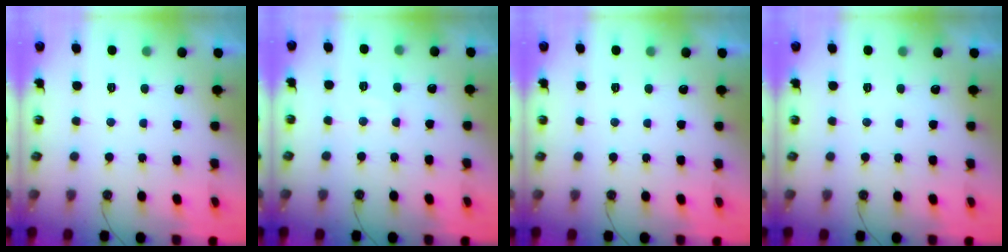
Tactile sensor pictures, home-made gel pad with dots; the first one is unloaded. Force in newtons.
{"total": 7.7, "press": 7.6, "slide": 0.8}
{"total": 0.0}
{"total": 0.0}